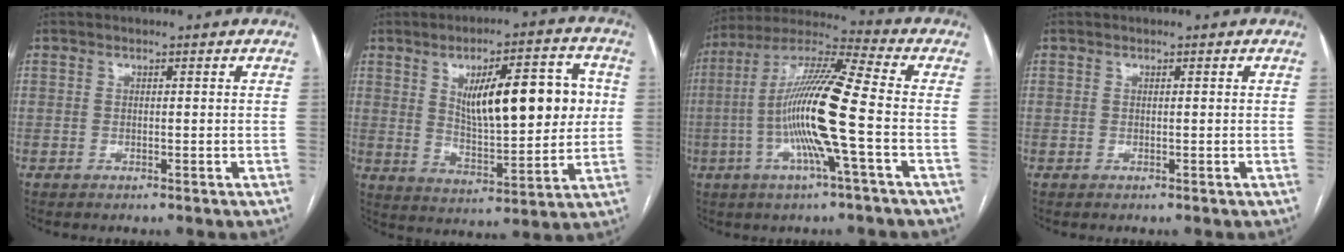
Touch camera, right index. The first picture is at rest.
{"total": 15.8, "force": [3.5, 4.5, 14.7], "torque": [-0.221, 0.017, 0.063]}
{"total": 15.4, "force": [-2.9, -0.3, 15.2], "torque": [-0.294, 0.002, -0.068]}
{"total": 0.0}